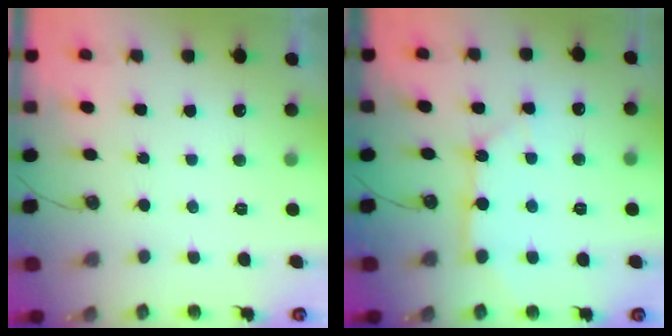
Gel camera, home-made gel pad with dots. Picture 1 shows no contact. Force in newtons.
{"total": 9.5, "press": 9.5, "slide": 1.2}